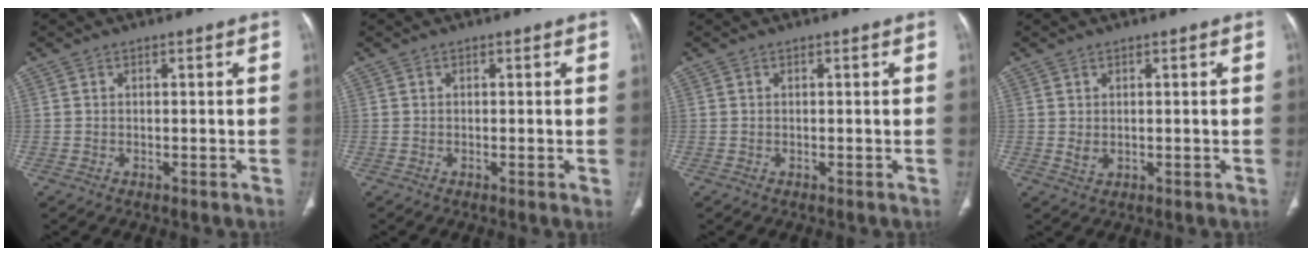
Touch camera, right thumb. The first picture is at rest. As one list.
[{"total": 0.8, "force": [0.0, 0.1, 0.8], "torque": [-0.018, -0.003, -0.001]}, {"total": 0.0}, {"total": 1.5, "force": [0.3, 0.9, 1.2], "torque": [-0.020, -0.007, 0.011]}]